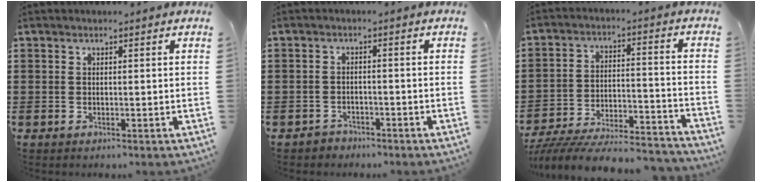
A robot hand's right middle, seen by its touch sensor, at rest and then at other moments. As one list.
[{"total": 2.0, "force": [-1.9, 0.6, -0.2], "torque": [-0.004, 0.002, -0.043]}, {"total": 8.3, "force": [-7.8, 1.0, 2.6], "torque": [-0.046, 0.008, -0.155]}]